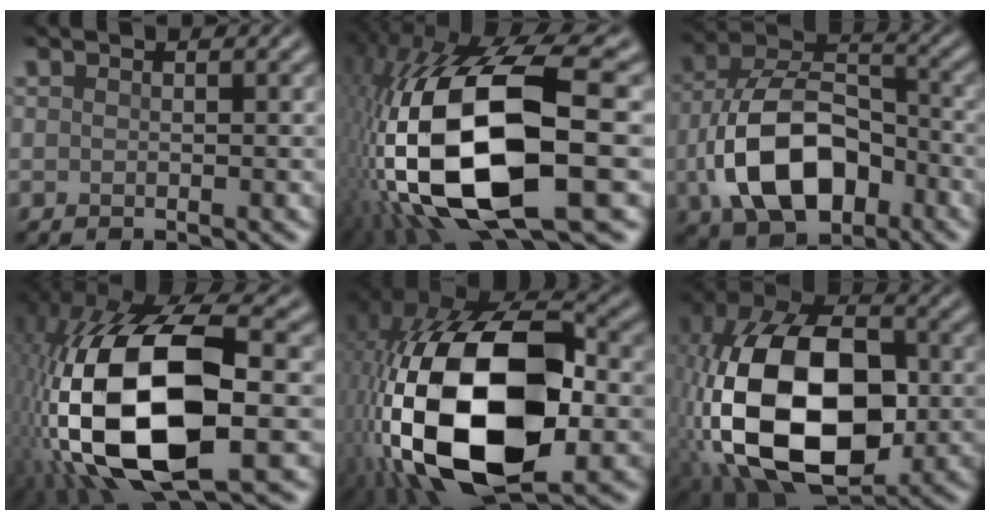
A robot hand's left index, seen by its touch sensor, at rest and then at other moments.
{"total": 19.2, "force": [-2.8, 7.8, 17.3], "torque": [-0.357, -0.018, -0.042]}
{"total": 11.2, "force": [-3.3, 7.1, 8.1], "torque": [-0.164, 0.002, -0.069]}
{"total": 18.3, "force": [-2.6, 9.0, 15.8], "torque": [-0.337, -0.009, -0.043]}
{"total": 19.8, "force": [-3.3, 11.3, 15.8], "torque": [-0.330, -0.025, -0.052]}
{"total": 16.9, "force": [-2.7, 10.3, 13.1], "torque": [-0.266, 0.005, -0.061]}